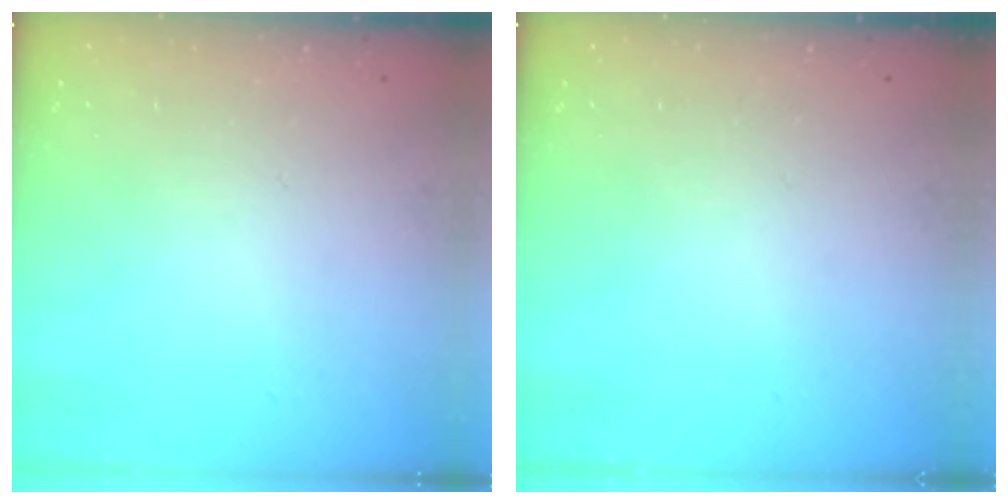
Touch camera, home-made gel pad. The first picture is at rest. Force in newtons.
{"total": 0.0}